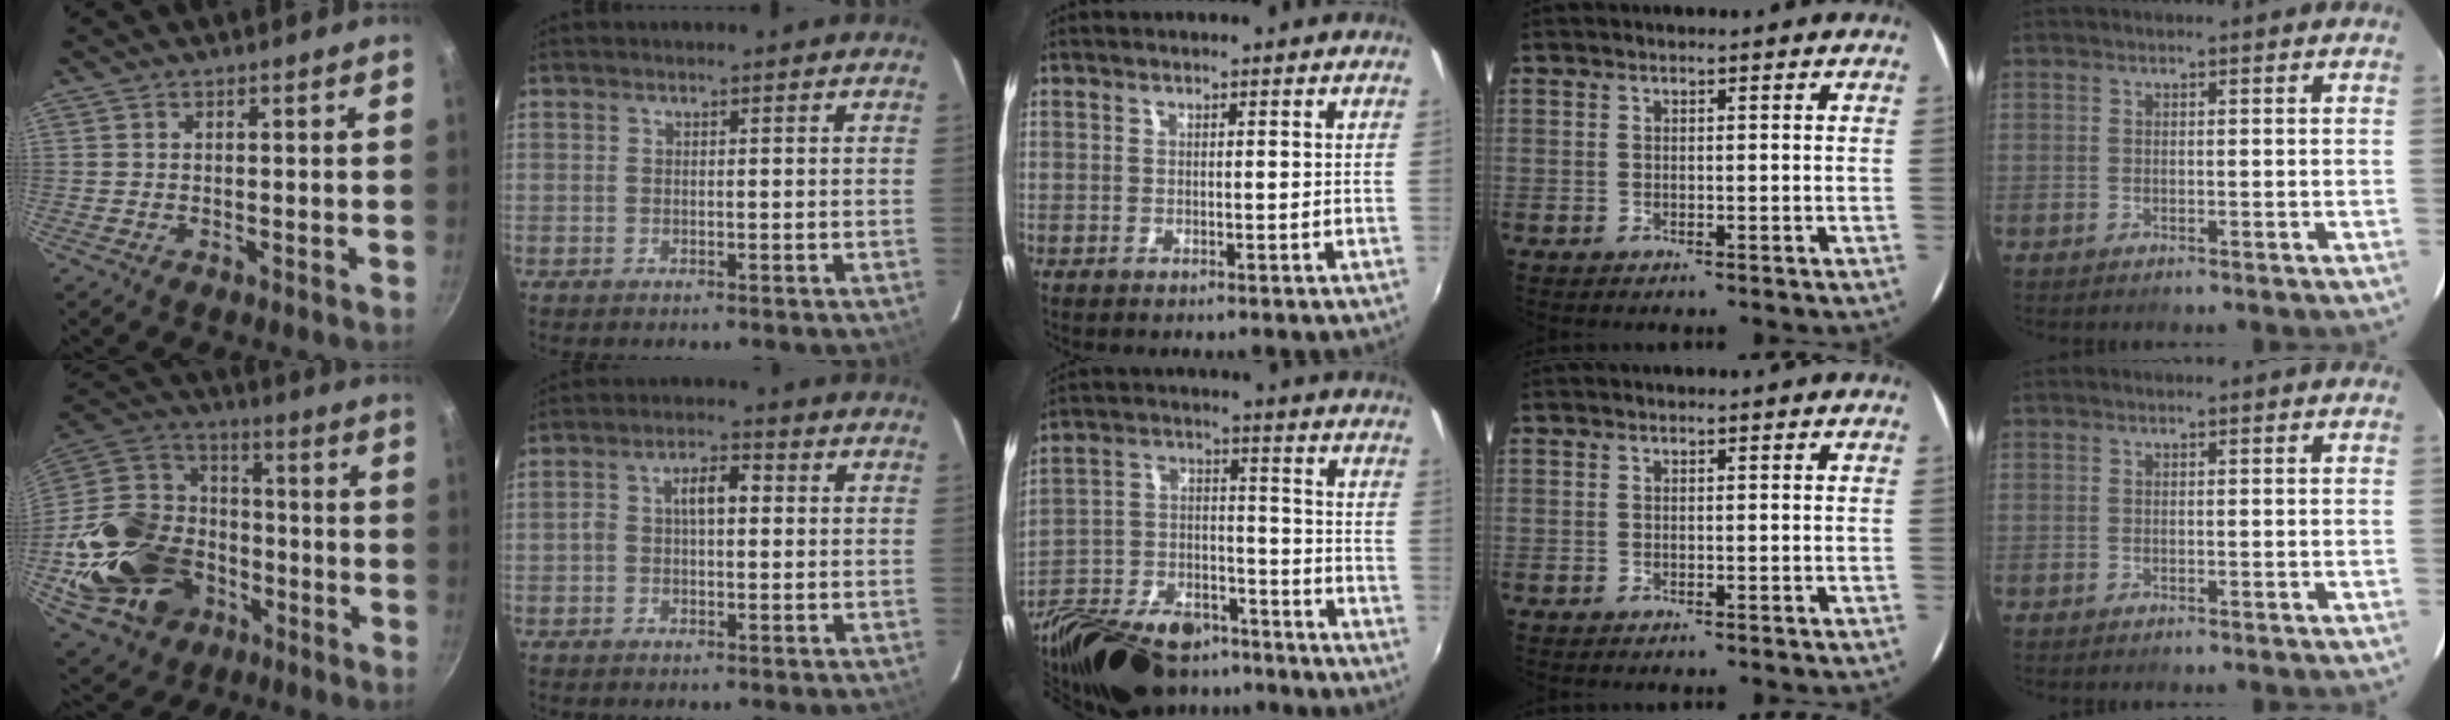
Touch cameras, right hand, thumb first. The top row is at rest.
{"thumb": {"total": 27.0, "force": [-8.5, 20.4, 15.6], "torque": [-0.262, 0.063, -0.131]}, "index": {"total": 5.2, "force": [0.3, 2.8, 4.4], "torque": [-0.077, 0.017, 0.005]}, "middle": {"total": 26.3, "force": [-19.6, 12.2, 12.6], "torque": [-0.271, 0.003, -0.300]}}